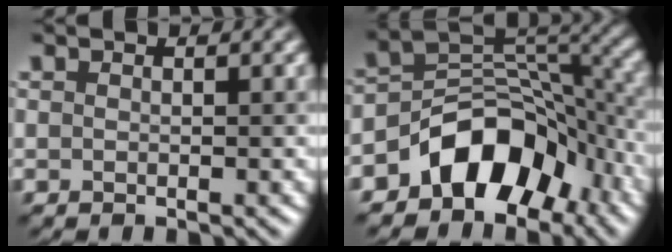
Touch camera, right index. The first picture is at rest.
{"total": 8.6, "force": [-4.6, 5.5, 4.8], "torque": [-0.045, 0.009, -0.084]}